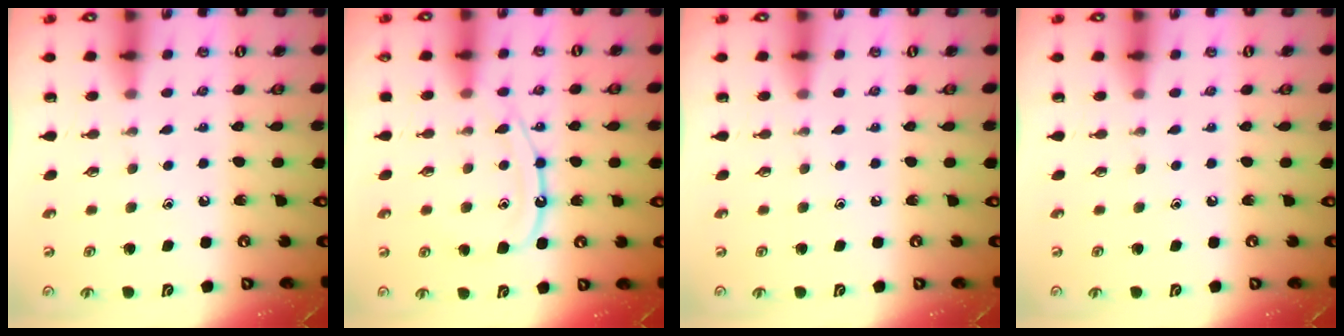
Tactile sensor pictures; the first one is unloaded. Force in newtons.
{"total": 13.1, "press": 13.0, "slide": 1.3}
{"total": 0.0}
{"total": 0.0}